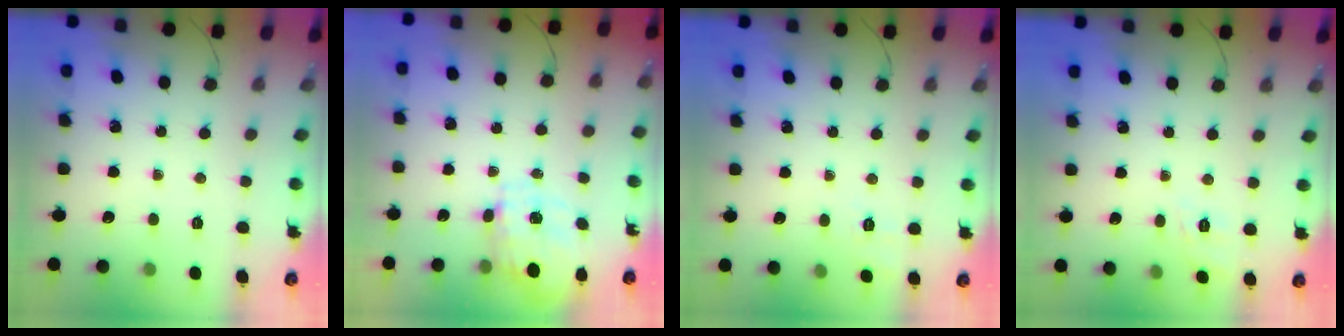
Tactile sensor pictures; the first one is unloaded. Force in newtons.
{"total": 3.4, "press": 3.2, "slide": 1.0}
{"total": 2.6, "press": 1.6, "slide": 2.1}
{"total": 2.0, "press": 0.4, "slide": 1.9}